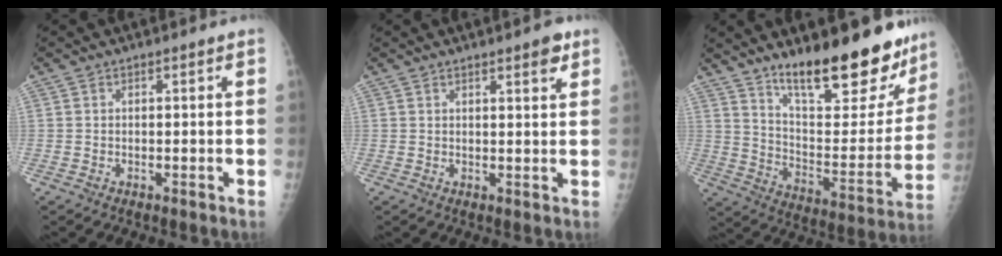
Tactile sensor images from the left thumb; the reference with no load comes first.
{"total": 4.7, "force": [2.9, 1.3, 3.5], "torque": [-0.036, -0.014, 0.035]}
{"total": 24.5, "force": [18.2, 7.7, 14.5], "torque": [-0.166, -0.106, 0.274]}